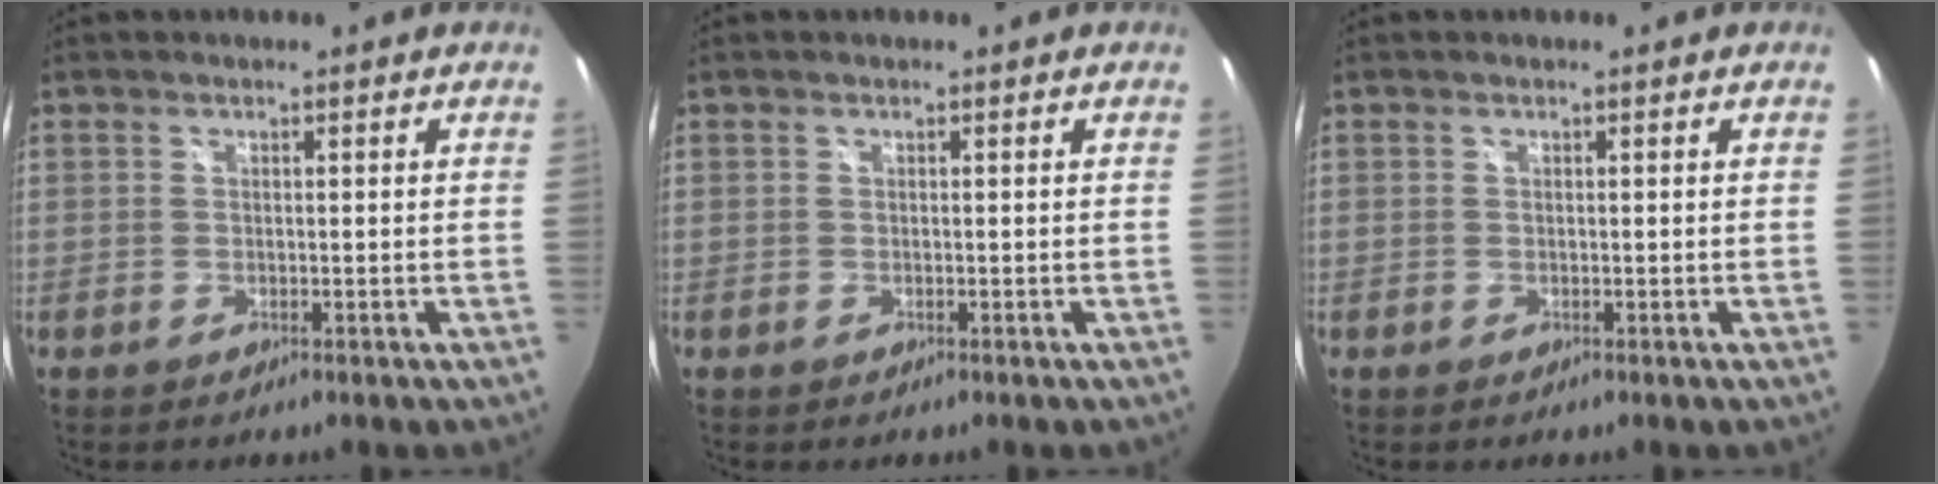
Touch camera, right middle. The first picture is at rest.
{"total": 0.0}
{"total": 0.0}